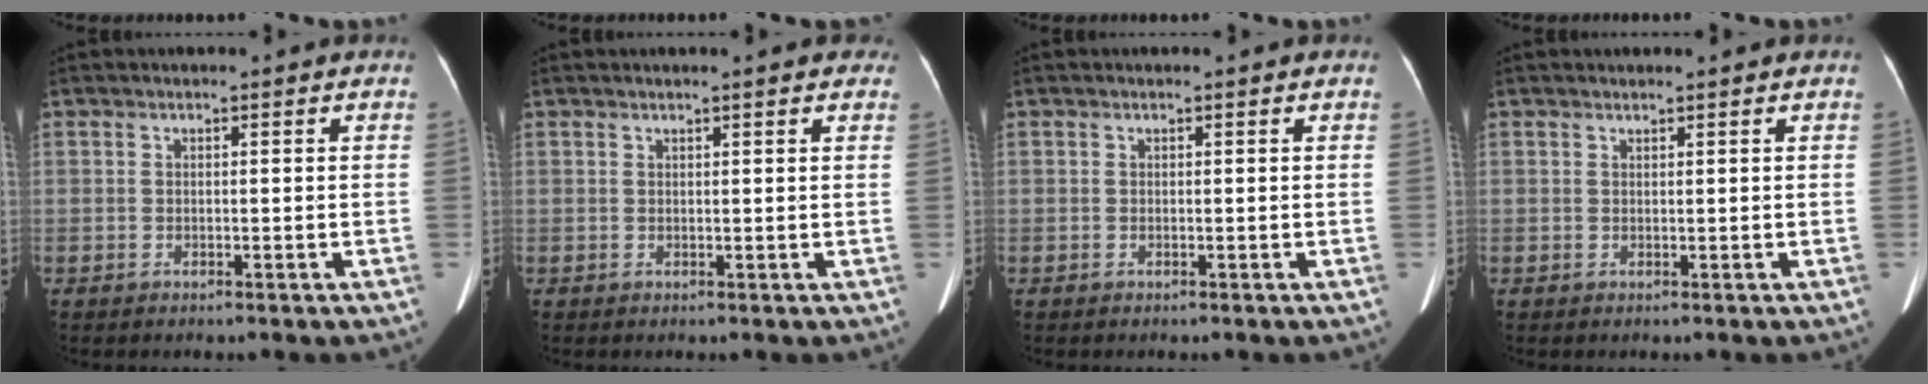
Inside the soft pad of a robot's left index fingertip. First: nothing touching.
{"total": 3.0, "force": [2.5, 0.4, 1.6], "torque": [-0.016, 0.013, 0.022]}
{"total": 0.0}
{"total": 0.9, "force": [0.9, -0.1, 0.2], "torque": [-0.011, 0.005, 0.016]}